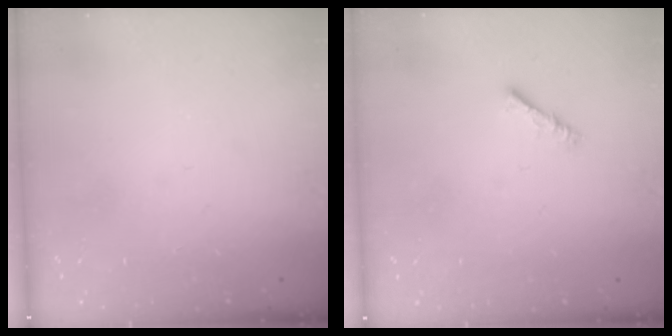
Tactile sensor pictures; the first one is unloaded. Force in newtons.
{"total": 2.3, "press": 2.3, "slide": 0.4}